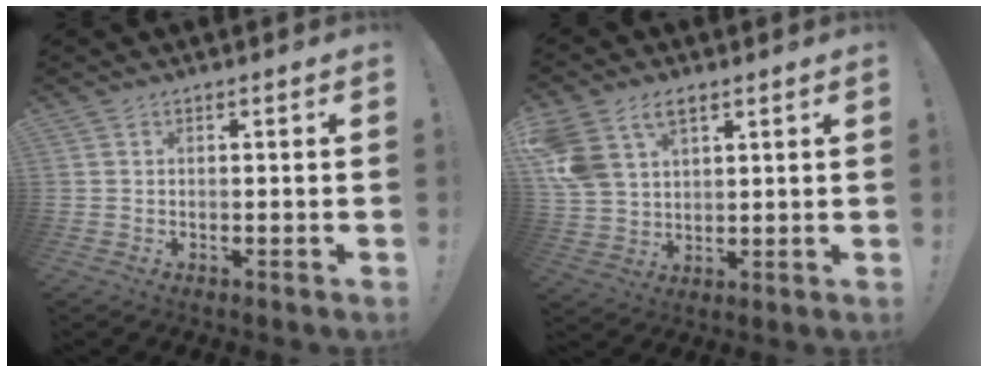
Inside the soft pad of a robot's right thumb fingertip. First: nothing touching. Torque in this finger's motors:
{"motor_torque": [0.46, 0.87, 1.12, 0.39, 0.12]}